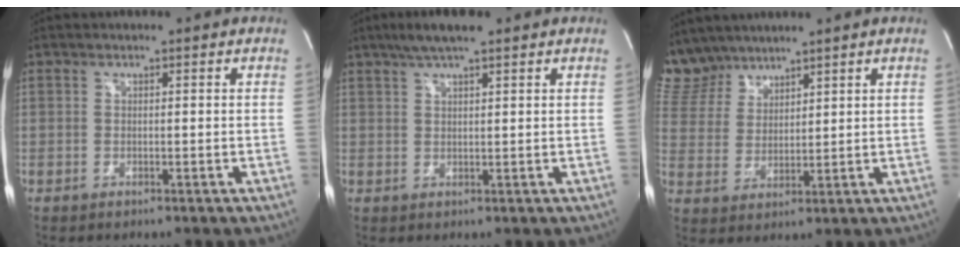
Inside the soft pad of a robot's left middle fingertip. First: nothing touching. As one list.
[{"total": 5.3, "force": [3.8, 0.9, 3.6], "torque": [-0.073, 0.018, 0.068]}, {"total": 7.2, "force": [6.7, 2.7, 0.5], "torque": [-0.020, 0.010, 0.149]}]